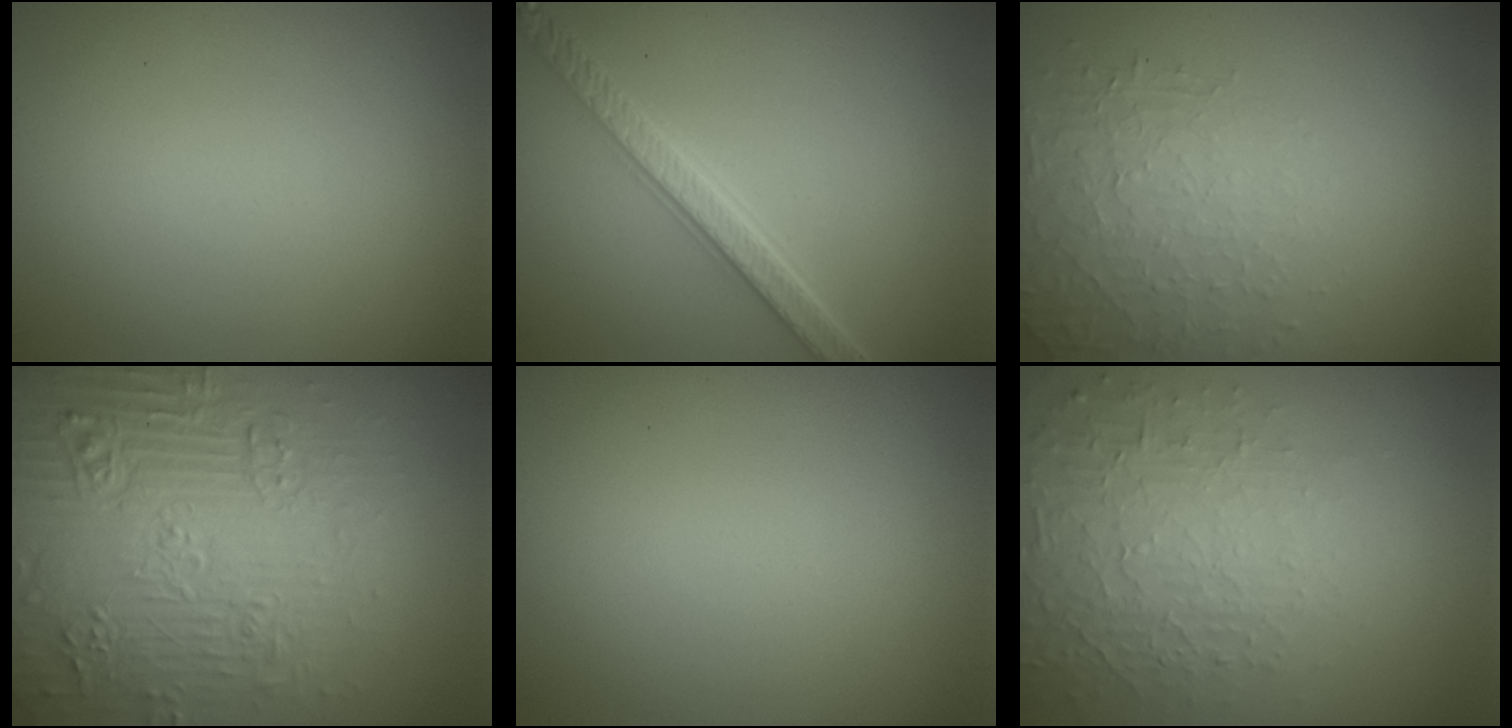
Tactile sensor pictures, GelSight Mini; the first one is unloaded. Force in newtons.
{"total": 4.2, "press": 3.6, "slide": 2.2}
{"total": 1.9, "press": 1.4, "slide": 1.3}
{"total": 7.8, "press": 7.6, "slide": 1.9}
{"total": 0.0}
{"total": 5.2, "press": 3.2, "slide": 4.1}